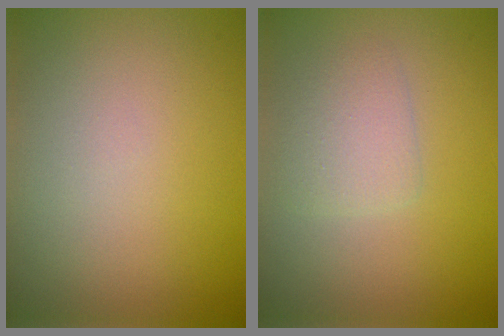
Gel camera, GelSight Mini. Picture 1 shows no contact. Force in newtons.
{"total": 2.0, "press": 2.0, "slide": 0.0}